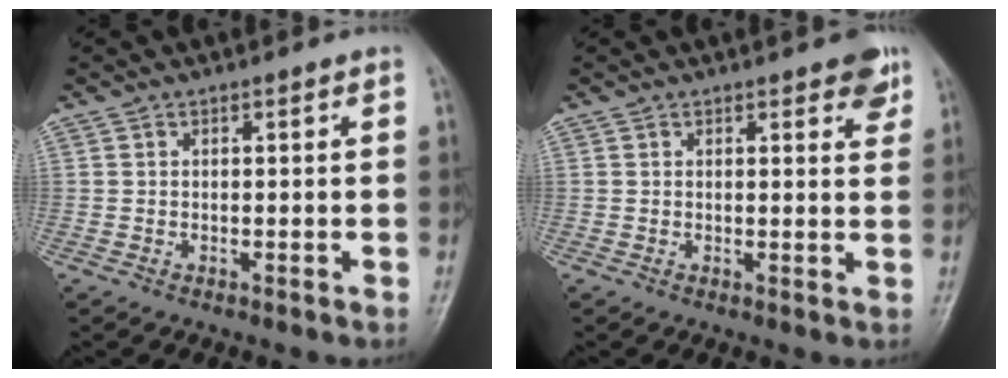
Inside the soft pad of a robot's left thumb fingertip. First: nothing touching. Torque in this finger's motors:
{"motor_torque": [0.70, 0.09, 0.51, -0.12, 0.00]}